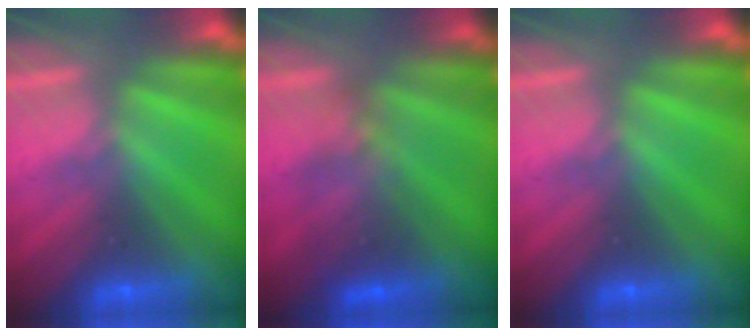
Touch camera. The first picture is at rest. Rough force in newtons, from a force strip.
{"total": 2.4}
{"total": 0.0}